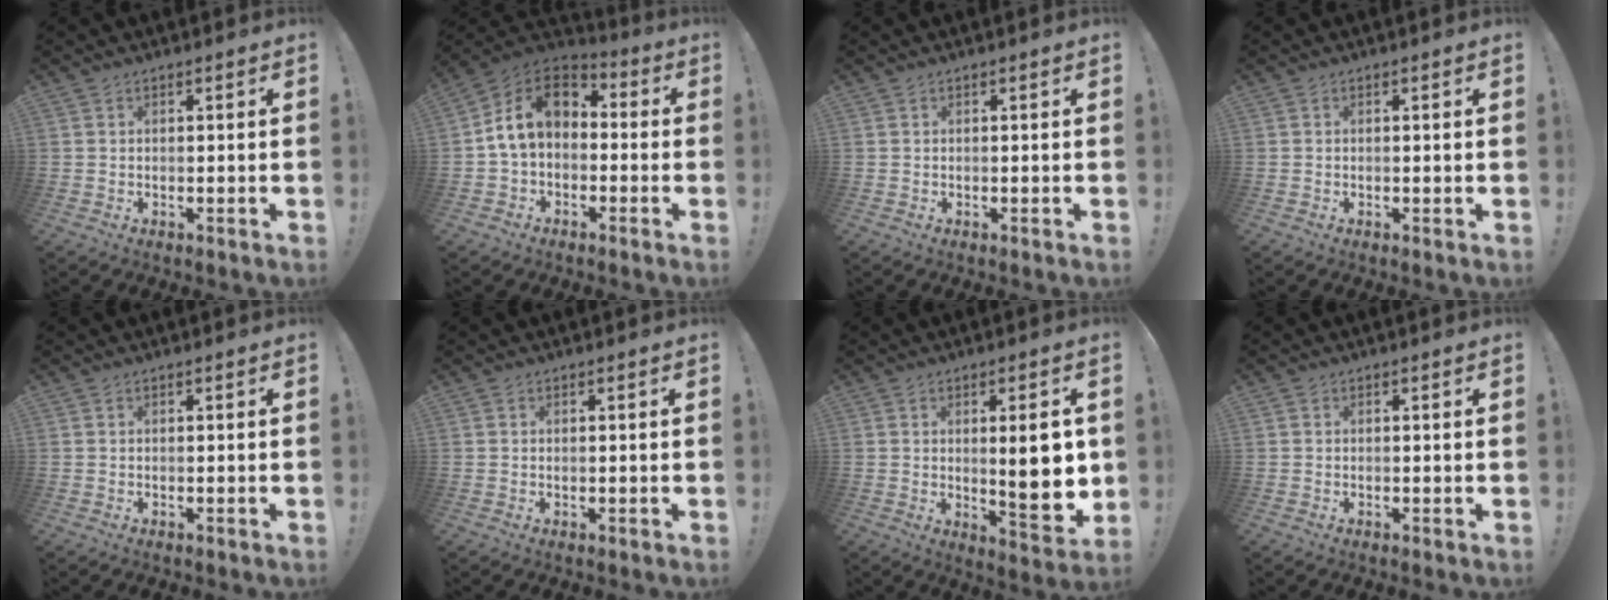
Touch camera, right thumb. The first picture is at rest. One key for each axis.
{"total": 14.1, "fx": 2.1, "fy": 9.6, "fz": 10.1, "tx": -0.160, "ty": 0.014, "tz": 0.043}
{"total": 0.0}
{"total": 0.0}
{"total": 0.0}
{"total": 0.0}
{"total": 12.8, "fx": 1.6, "fy": 3.3, "fz": 12.2, "tx": -0.152, "ty": -0.017, "tz": 0.023}
{"total": 0.0}